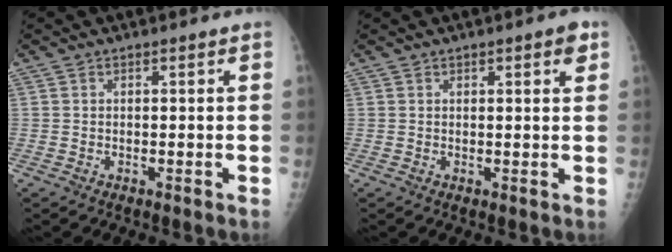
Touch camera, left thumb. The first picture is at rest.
{"total": 2.9, "force": [1.5, 0.9, 2.3], "torque": [-0.021, -0.003, 0.016]}